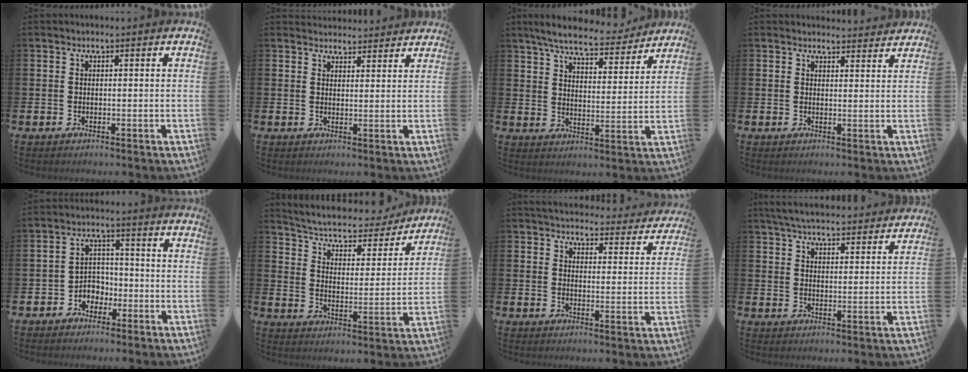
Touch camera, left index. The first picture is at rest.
{"total": 2.8, "force": [2.7, 0.7, -0.2], "torque": [-0.002, -0.014, 0.051]}
{"total": 7.3, "force": [6.8, 1.3, 2.4], "torque": [-0.070, -0.034, 0.119]}
{"total": 2.6, "force": [2.6, 0.4, -0.2], "torque": [0.006, -0.018, 0.046]}
{"total": 3.2, "force": [-1.9, 2.5, 0.6], "torque": [-0.028, 0.003, -0.044]}
{"total": 5.6, "force": [5.1, 1.8, 1.5], "torque": [-0.064, -0.038, 0.082]}
{"total": 4.3, "force": [4.2, 0.9, 0.5], "torque": [-0.018, -0.035, 0.070]}
{"total": 5.8, "force": [5.6, 0.8, 1.2], "torque": [-0.041, -0.032, 0.100]}